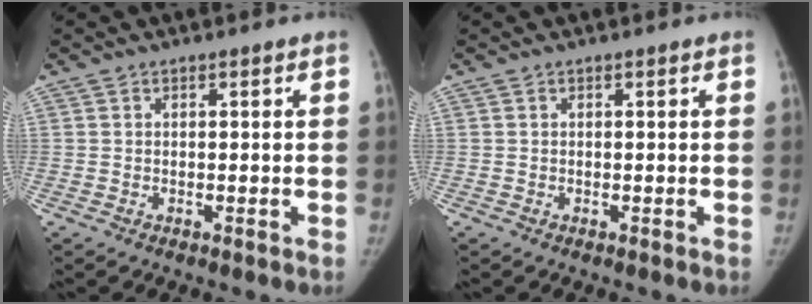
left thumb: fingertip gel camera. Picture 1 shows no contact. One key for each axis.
{"total": 0.0}